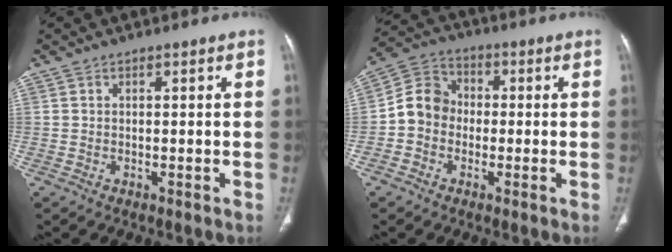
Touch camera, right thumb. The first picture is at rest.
{"total": 8.1, "force": [-1.3, 7.1, 3.7], "torque": [-0.049, 0.032, -0.039]}